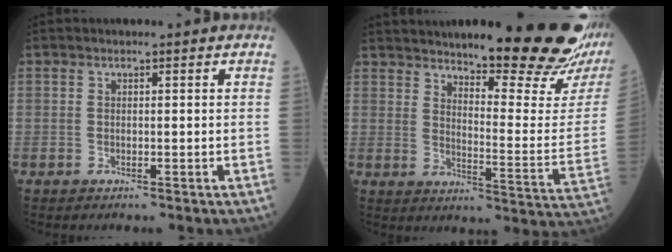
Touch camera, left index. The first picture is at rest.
{"total": 22.3, "force": [18.5, 1.3, 12.4], "torque": [-0.180, -0.067, 0.241]}